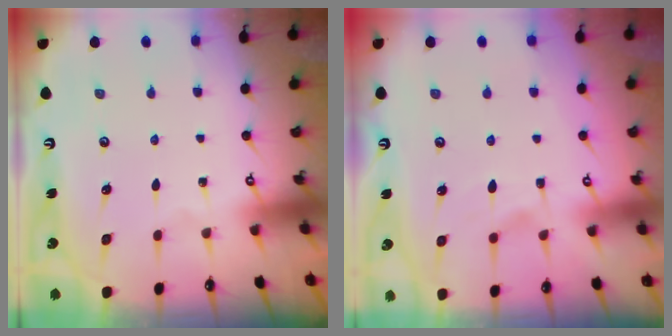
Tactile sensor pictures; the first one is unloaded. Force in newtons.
{"total": 1.4, "press": 0.7, "slide": 1.2}